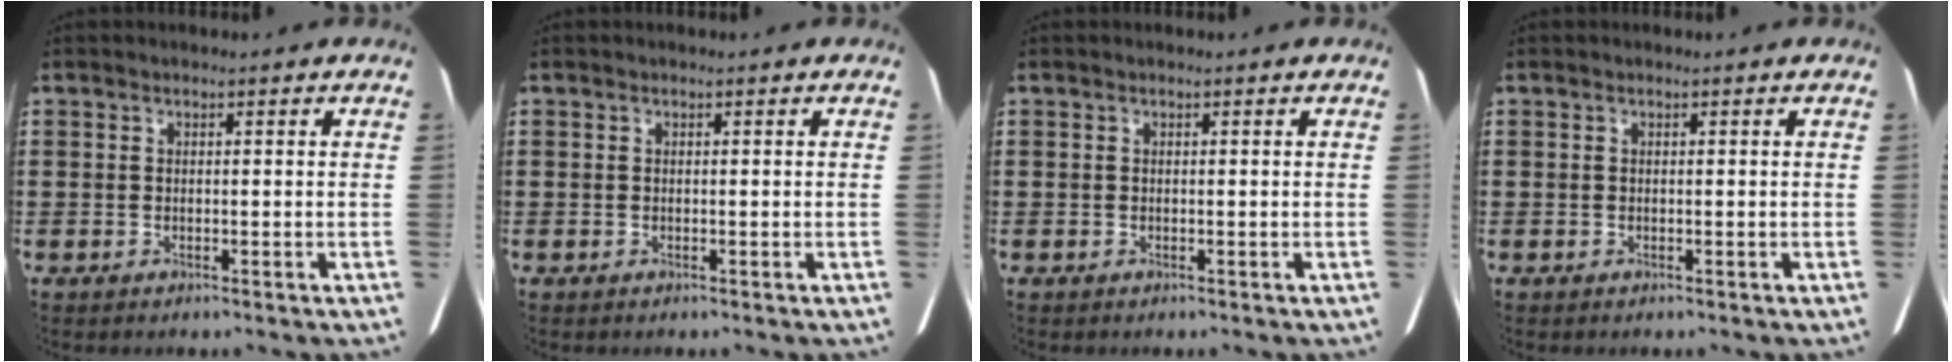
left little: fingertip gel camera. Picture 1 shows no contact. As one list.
[{"total": 0.0}, {"total": 0.0}, {"total": 0.0}]